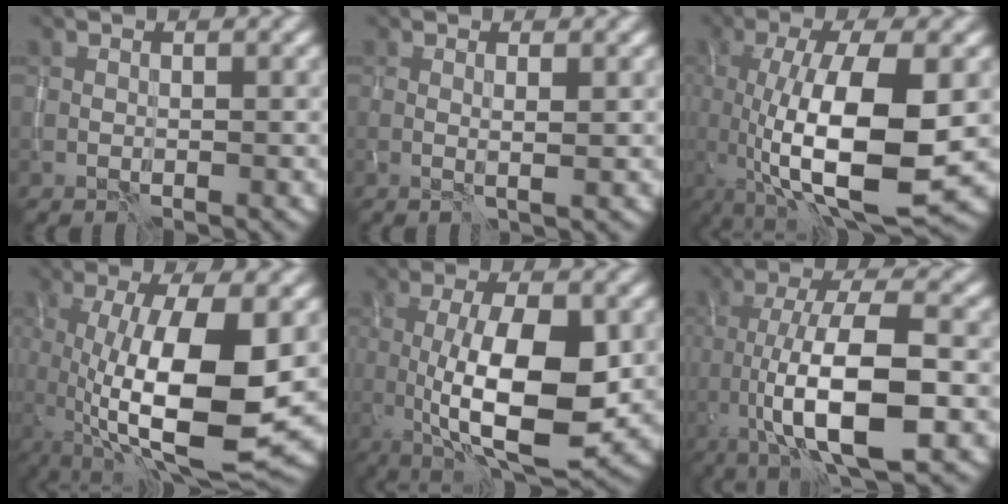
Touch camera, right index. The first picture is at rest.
{"total": 0.9, "force": [0.3, -0.1, 0.9], "torque": [-0.016, -0.003, 0.002]}
{"total": 11.6, "force": [-1.3, 3.7, 10.9], "torque": [-0.188, -0.013, -0.021]}
{"total": 11.9, "force": [-0.9, 3.7, 11.3], "torque": [-0.197, -0.017, -0.013]}
{"total": 10.5, "force": [-0.7, 3.4, 9.9], "torque": [-0.167, -0.011, -0.008]}
{"total": 10.3, "force": [-2.1, 3.1, 9.6], "torque": [-0.162, 0.003, -0.038]}